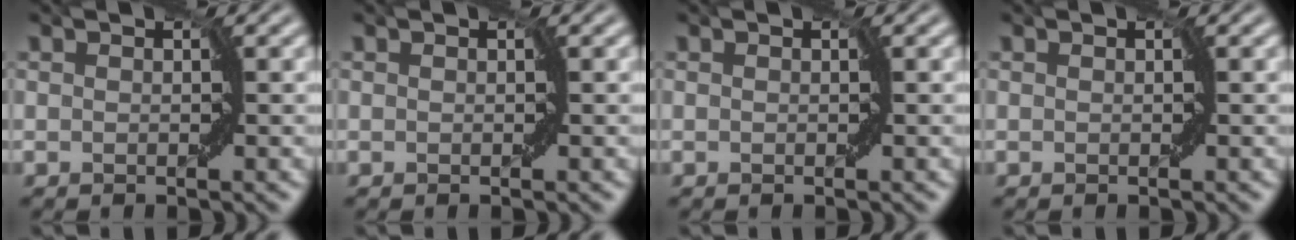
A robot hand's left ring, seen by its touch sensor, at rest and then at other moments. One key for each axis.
{"total": 0.0}
{"total": 0.0}
{"total": 0.0}